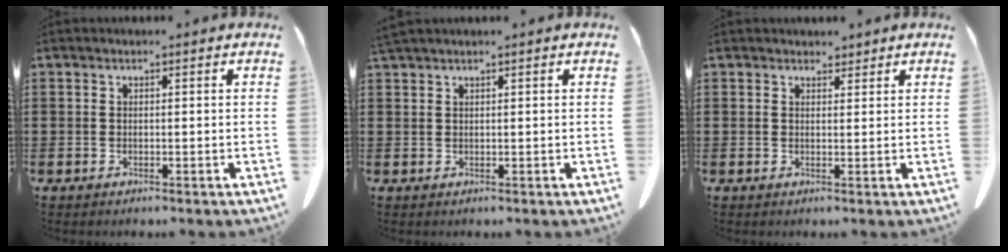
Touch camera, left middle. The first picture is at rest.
{"total": 1.1, "force": [1.0, -0.1, 0.4], "torque": [-0.011, -0.001, 0.020]}
{"total": 1.9, "force": [1.7, 0.7, 0.3], "torque": [-0.002, 0.000, 0.033]}